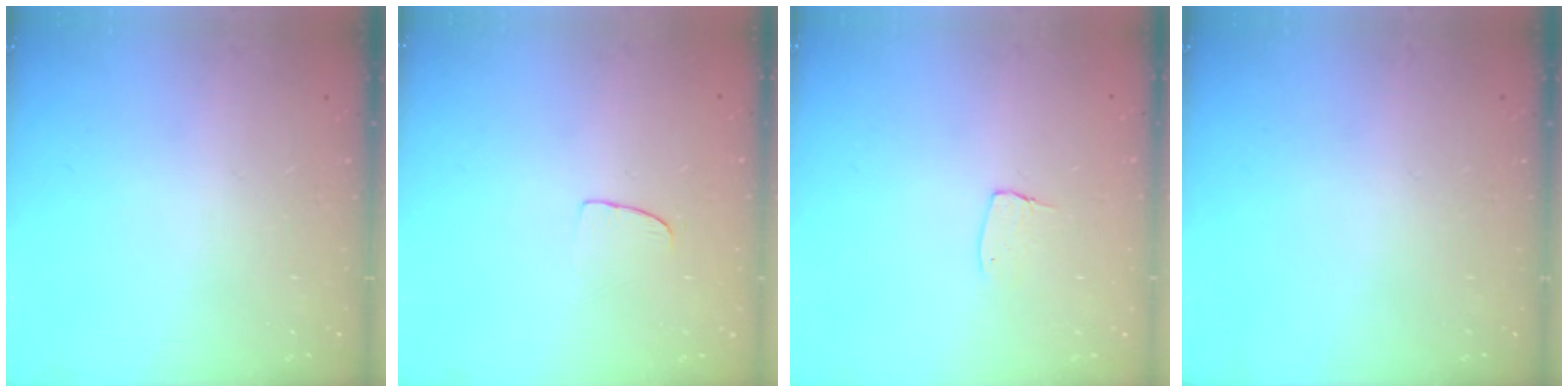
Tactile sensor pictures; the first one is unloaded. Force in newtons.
{"total": 5.4, "press": 5.3, "slide": 0.4}
{"total": 4.6, "press": 4.6, "slide": 0.3}
{"total": 0.0}